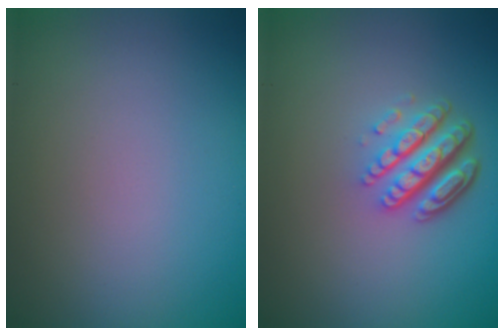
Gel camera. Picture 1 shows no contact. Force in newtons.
{"total": 5.0, "press": 3.5, "slide": 3.6}